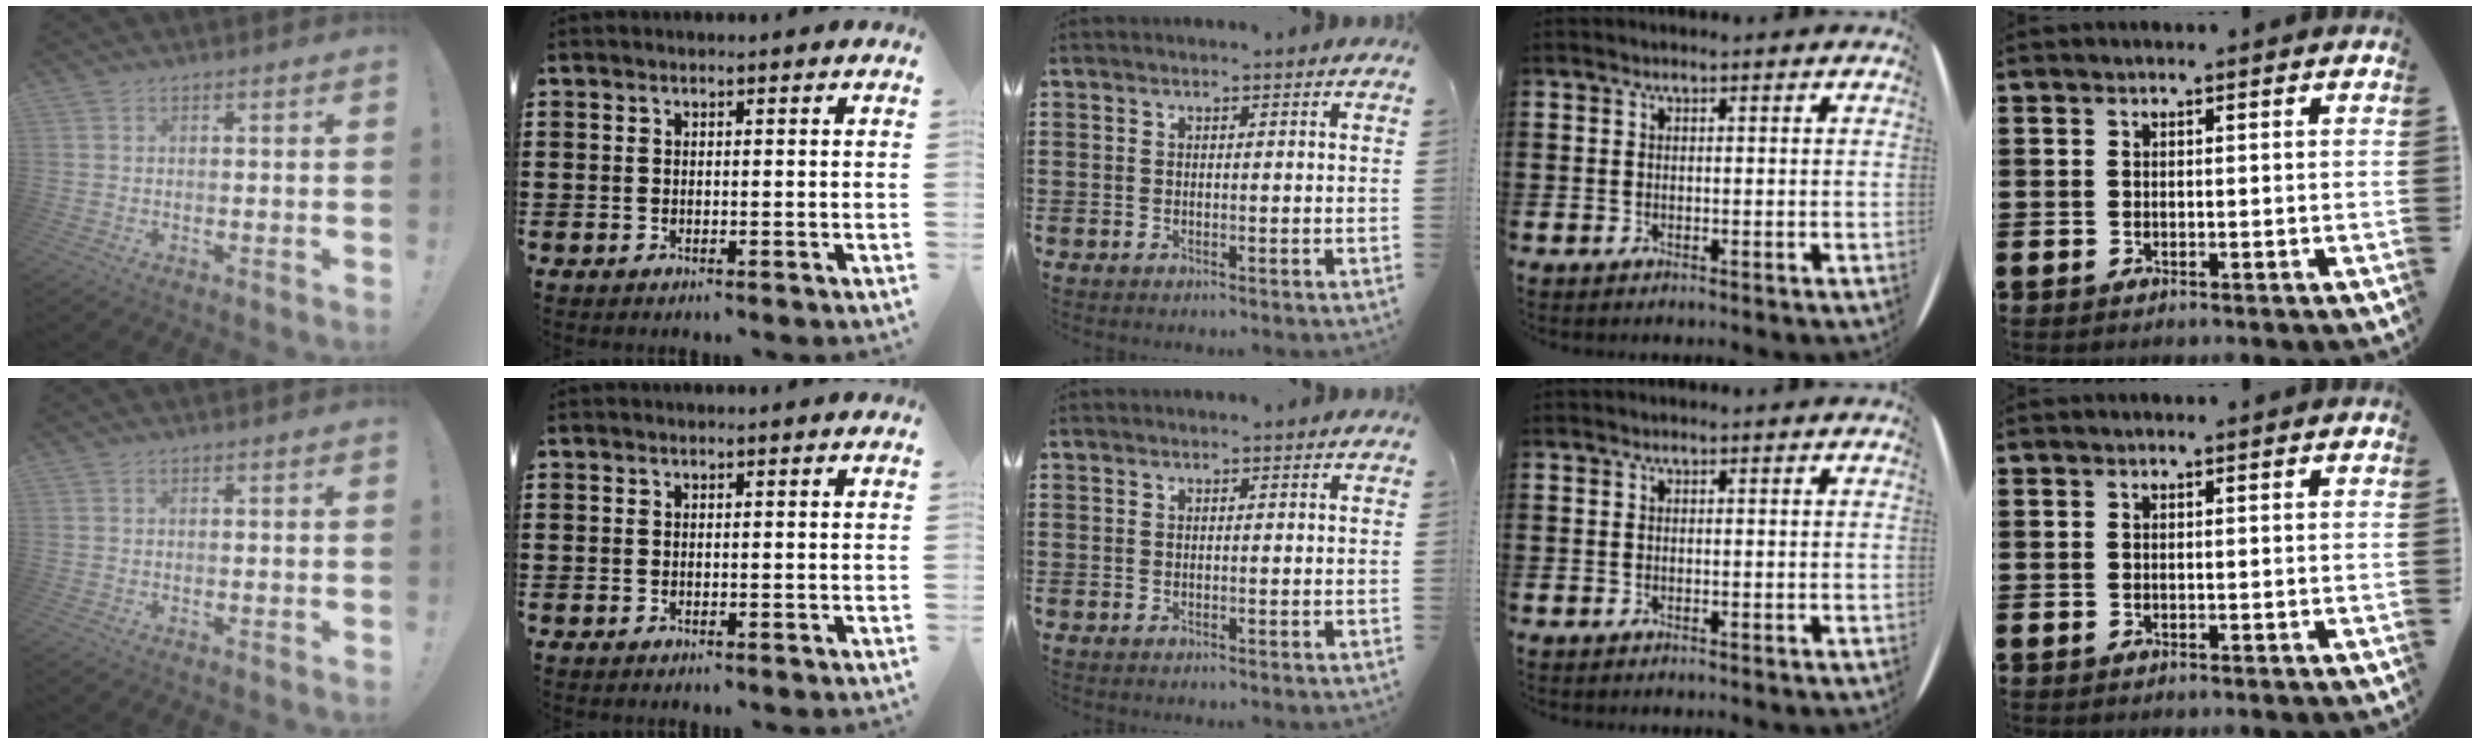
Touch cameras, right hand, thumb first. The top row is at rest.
{}